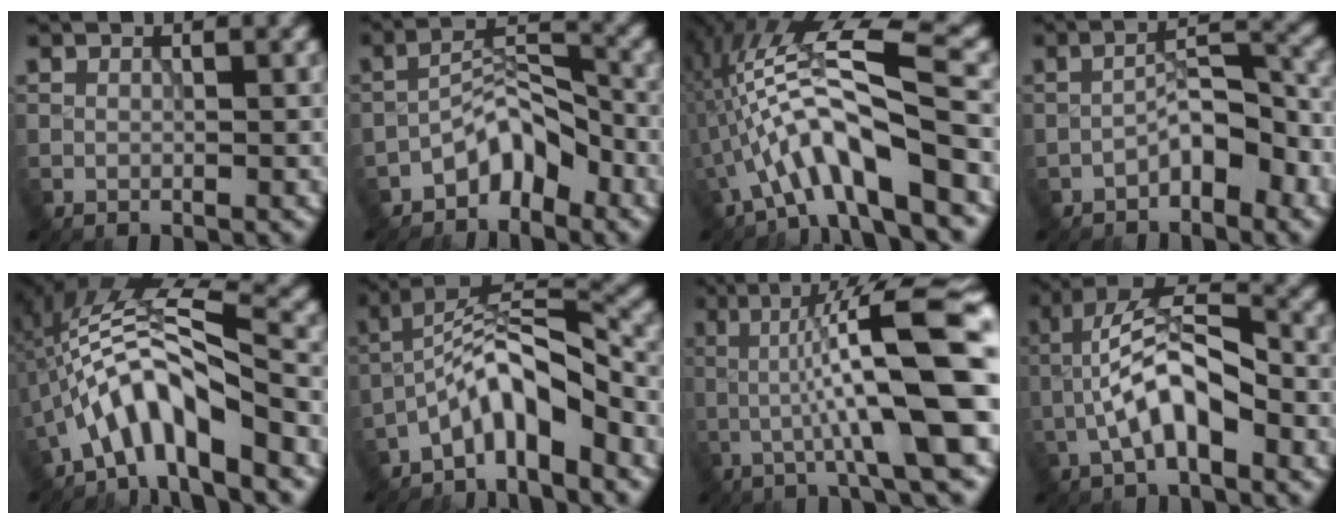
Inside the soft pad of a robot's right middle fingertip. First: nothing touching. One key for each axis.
{"total": 4.1, "fx": -2.9, "fy": 1.7, "fz": 2.4, "tx": -0.027, "ty": 0.024, "tz": -0.056}
{"total": 8.9, "fx": -3.4, "fy": 1.9, "fz": 8.0, "tx": -0.146, "ty": 0.020, "tz": -0.065}
{"total": 4.1, "fx": -2.3, "fy": 1.6, "fz": 3.0, "tx": -0.041, "ty": 0.021, "tz": -0.041}
{"total": 6.9, "fx": -3.5, "fy": 1.8, "fz": 5.7, "tx": -0.101, "ty": 0.021, "tz": -0.067}
{"total": 5.8, "fx": -3.8, "fy": 1.7, "fz": 4.1, "tx": -0.067, "ty": 0.020, "tz": -0.076}
{"total": 14.1, "fx": 0.3, "fy": 2.6, "fz": 13.9, "tx": -0.183, "ty": 0.026, "tz": 0.001}
{"total": 7.1, "fx": -2.0, "fy": 2.8, "fz": 6.1, "tx": -0.119, "ty": 0.020, "tz": -0.044}